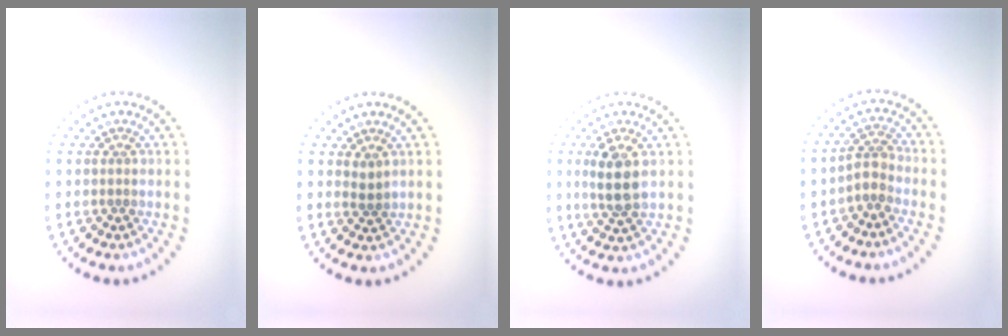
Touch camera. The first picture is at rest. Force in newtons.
{"total": 1.0, "press": 0.9, "slide": 0.4}
{"total": 3.5, "press": 3.3, "slide": 1.0}
{"total": 2.1, "press": 1.6, "slide": 1.5}